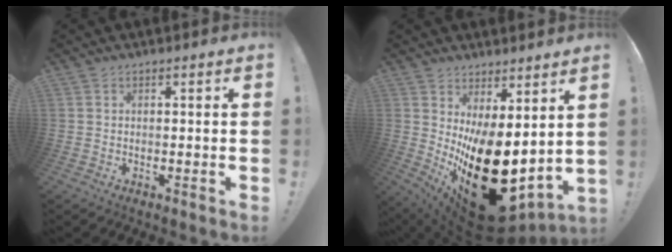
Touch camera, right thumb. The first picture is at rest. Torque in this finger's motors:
{"motor_torque": [-0.09, 2.20, 2.75, -0.01, 0.75]}